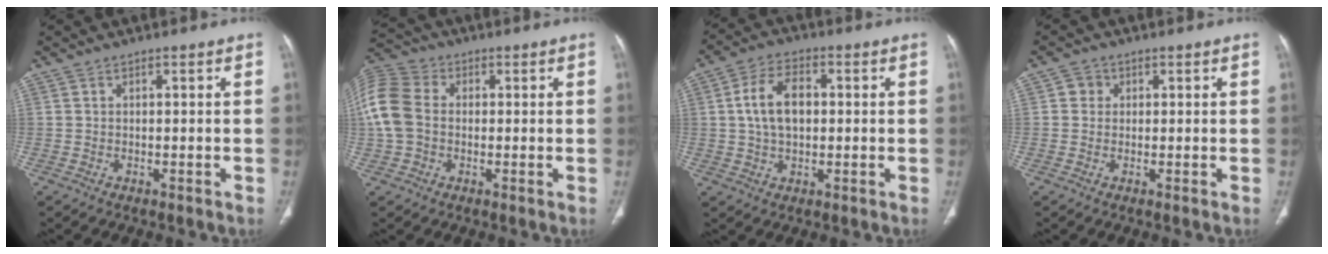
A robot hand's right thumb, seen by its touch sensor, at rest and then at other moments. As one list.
[{"total": 11.3, "force": [0.2, 8.7, 7.1], "torque": [-0.160, 0.027, -0.003]}, {"total": 9.0, "force": [0.9, 5.6, 7.0], "torque": [-0.116, 0.013, 0.015]}, {"total": 2.1, "force": [0.4, 1.9, 0.6], "torque": [0.003, 0.003, 0.001]}]